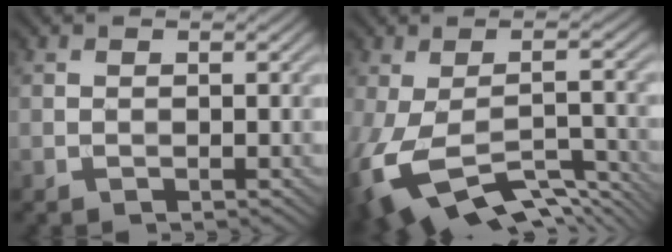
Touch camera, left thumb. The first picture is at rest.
{"total": 11.8, "force": [-5.9, 4.9, 9.0], "torque": [-0.189, -0.038, -0.088]}